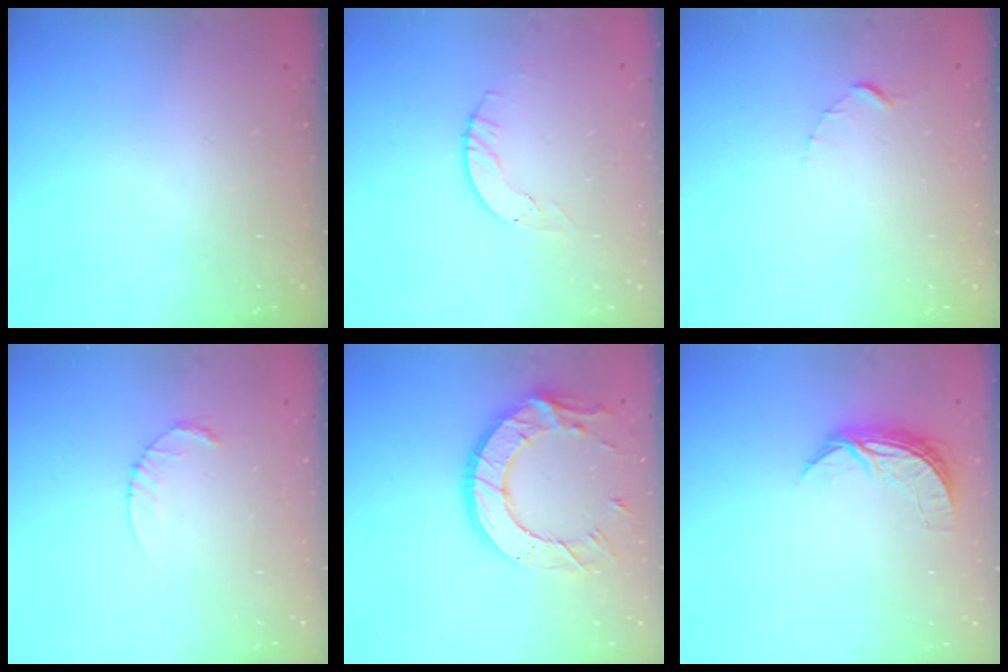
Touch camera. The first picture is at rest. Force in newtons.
{"total": 4.0, "press": 4.0, "slide": 0.4}
{"total": 1.5, "press": 1.5, "slide": 0.2}
{"total": 2.6, "press": 2.6, "slide": 0.4}
{"total": 15.9, "press": 15.9, "slide": 1.0}
{"total": 7.1, "press": 7.0, "slide": 0.7}